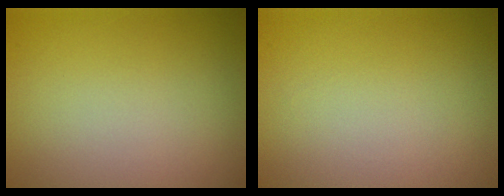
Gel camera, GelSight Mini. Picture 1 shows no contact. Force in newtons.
{"total": 0.0}